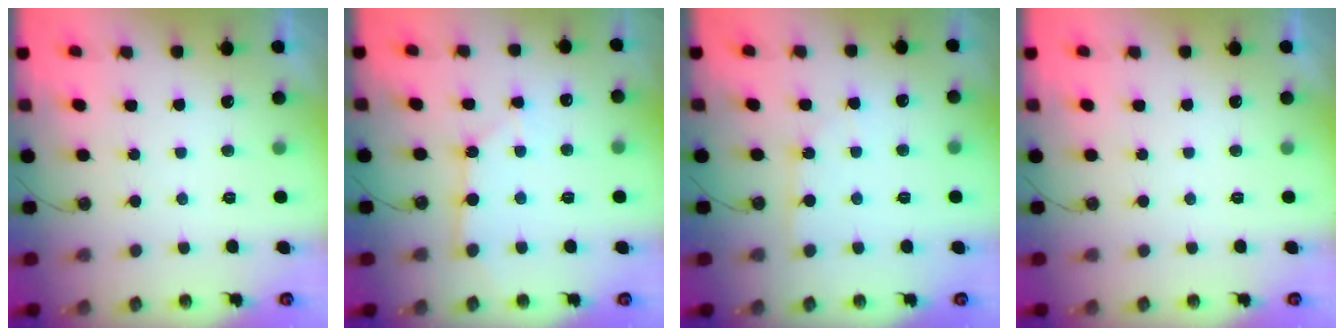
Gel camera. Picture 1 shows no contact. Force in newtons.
{"total": 3.1, "press": 3.1, "slide": 0.2}
{"total": 3.2, "press": 3.2, "slide": 0.5}
{"total": 0.0}